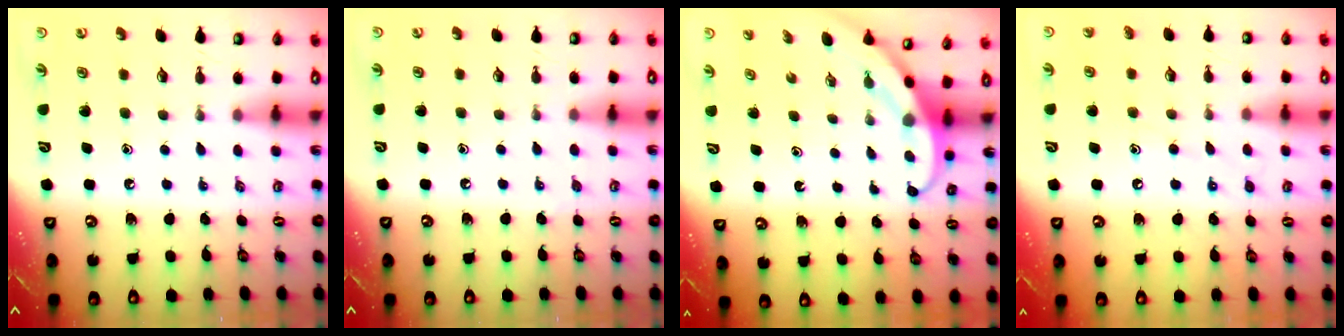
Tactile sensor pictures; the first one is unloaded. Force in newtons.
{"total": 3.0, "press": 2.9, "slide": 0.3}
{"total": 3.7, "press": 3.7, "slide": 0.4}
{"total": 7.9, "press": 7.9, "slide": 0.7}